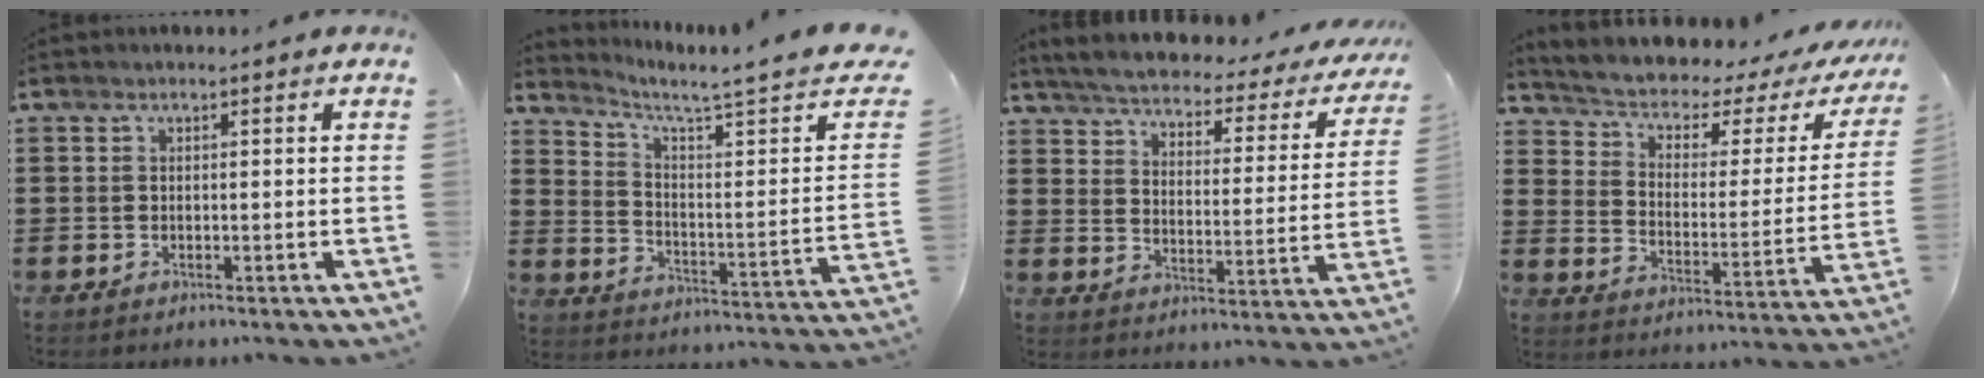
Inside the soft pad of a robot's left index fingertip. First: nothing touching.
{"total": 3.6, "force": [2.3, -0.5, 2.7], "torque": [-0.069, -0.032, 0.027]}
{"total": 3.4, "force": [3.1, 0.2, 1.2], "torque": [-0.046, -0.029, 0.044]}
{"total": 3.2, "force": [1.8, 1.7, 2.1], "torque": [-0.056, -0.021, 0.020]}